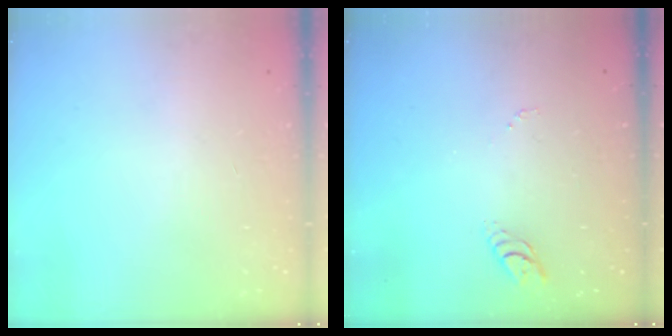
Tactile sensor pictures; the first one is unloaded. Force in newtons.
{"total": 4.1, "press": 4.0, "slide": 0.4}